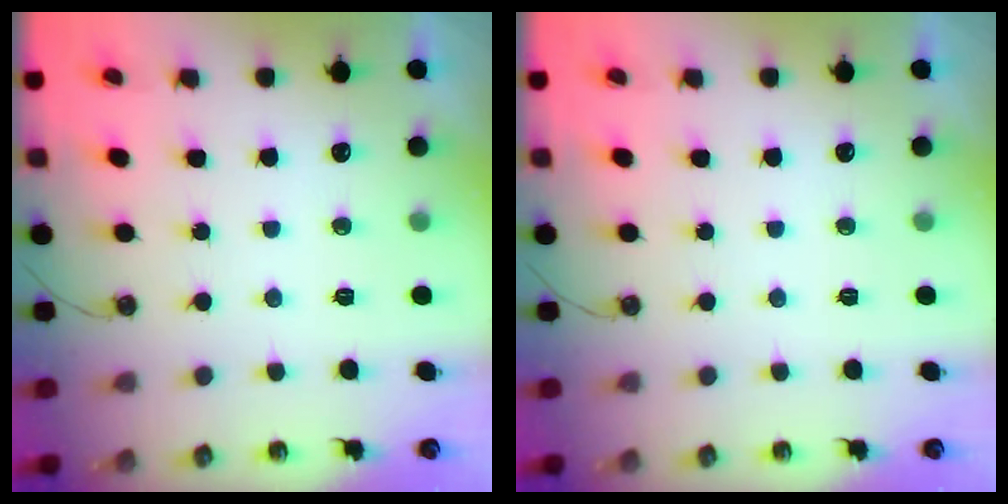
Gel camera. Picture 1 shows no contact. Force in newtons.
{"total": 0.0}